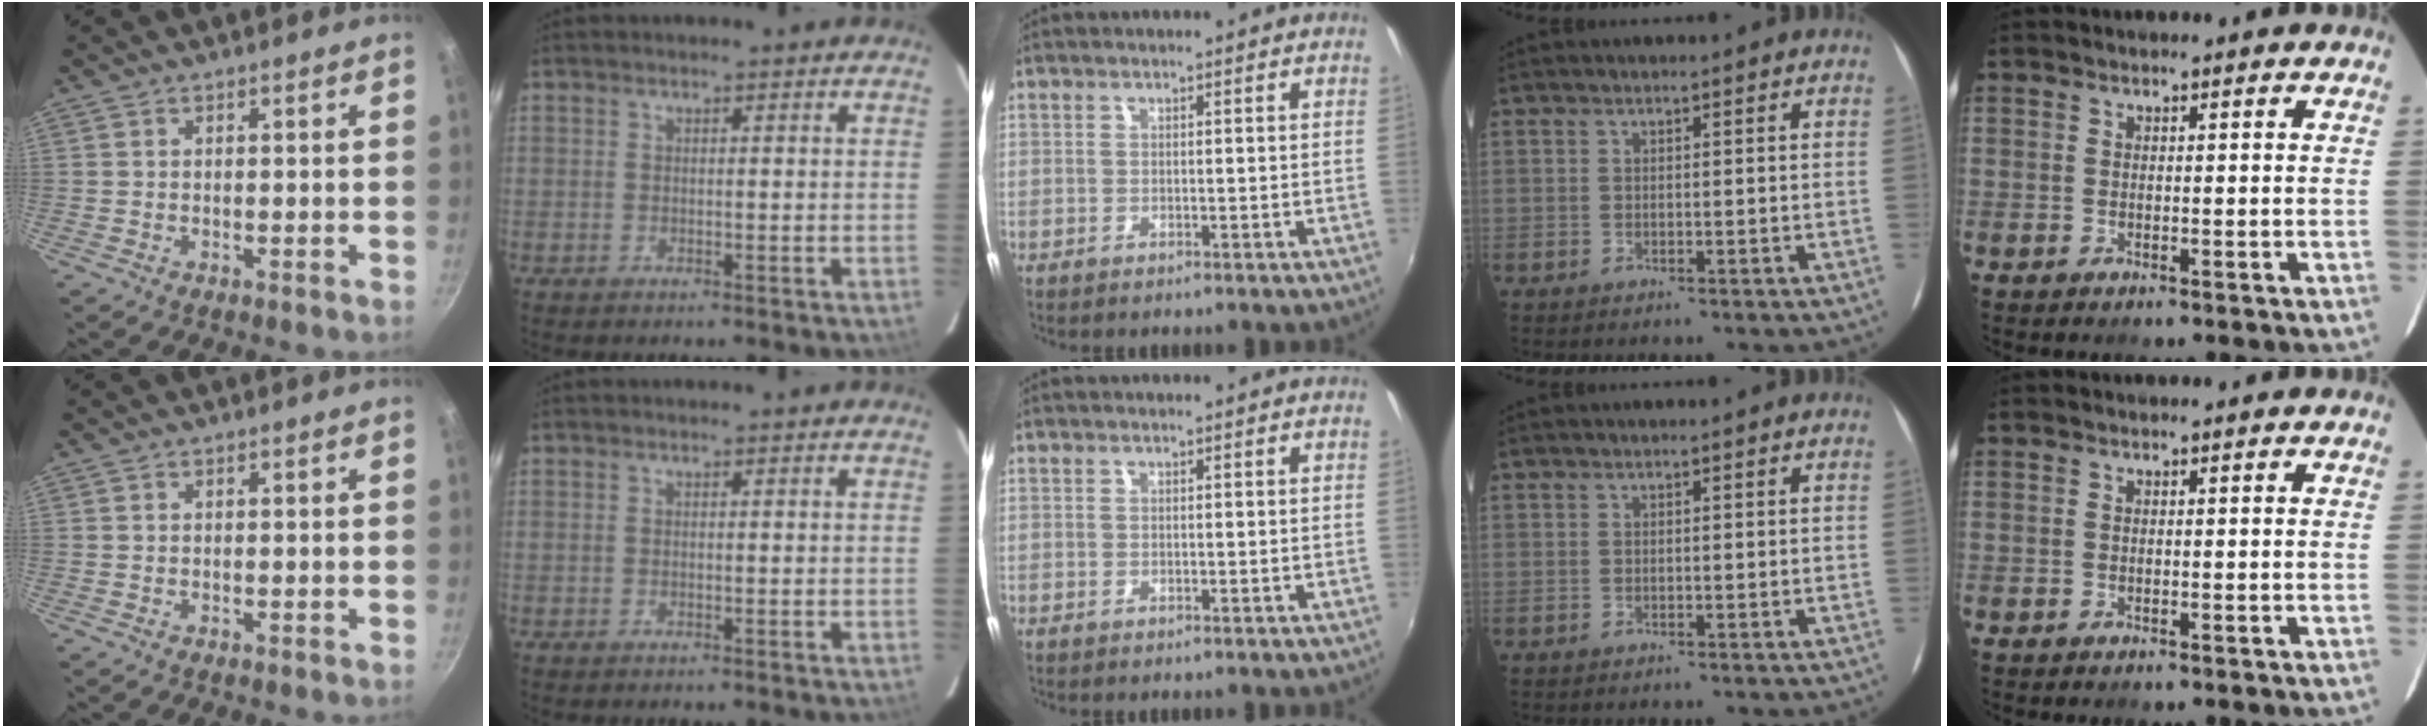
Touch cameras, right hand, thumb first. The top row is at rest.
{}